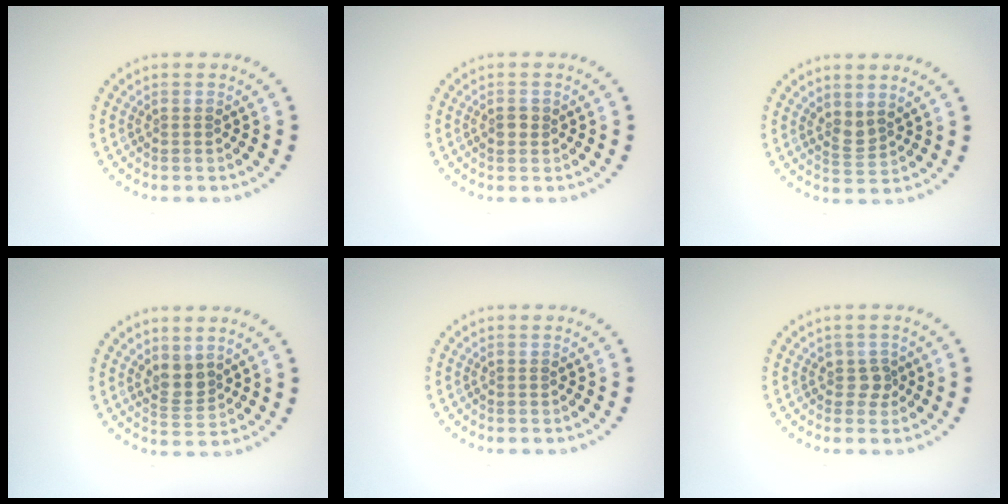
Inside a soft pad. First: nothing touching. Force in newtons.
{"total": 1.2, "press": 1.2, "slide": 0.1}
{"total": 1.8, "press": 1.3, "slide": 1.2}
{"total": 2.1, "press": 1.8, "slide": 1.2}
{"total": 0.0}
{"total": 1.3, "press": 1.1, "slide": 0.7}